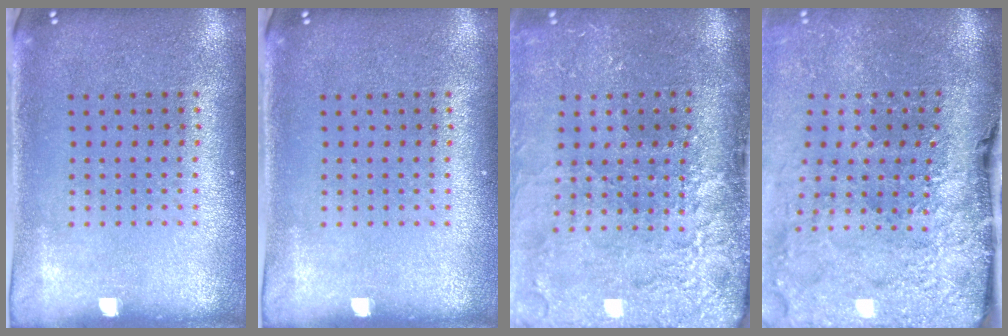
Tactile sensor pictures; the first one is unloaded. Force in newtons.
{"total": 0.0}
{"total": 4.6, "press": 3.6, "slide": 2.8}
{"total": 4.8, "press": 3.7, "slide": 3.0}